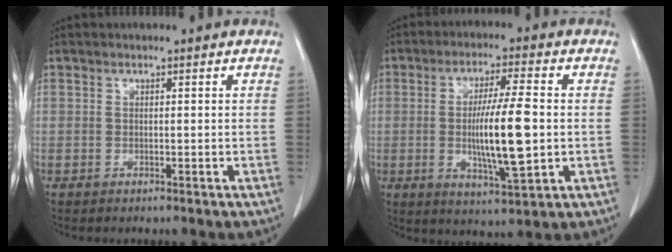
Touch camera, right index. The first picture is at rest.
{"total": 11.2, "force": [-0.8, 1.1, 11.1], "torque": [-0.197, -0.012, -0.014]}